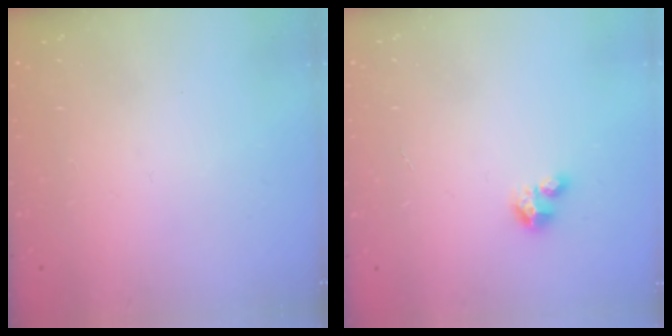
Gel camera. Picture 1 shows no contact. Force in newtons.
{"total": 2.8, "press": 2.8, "slide": 0.2}